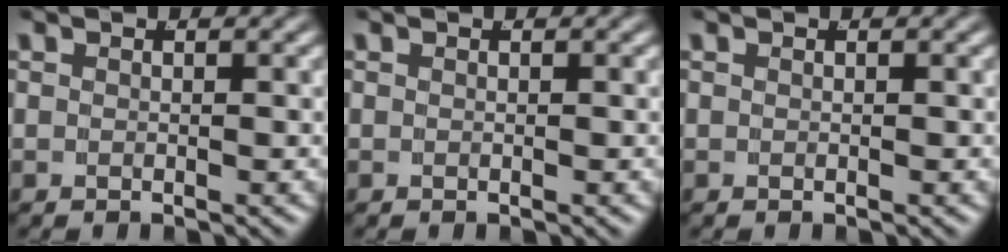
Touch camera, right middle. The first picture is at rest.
{"total": 0.0}
{"total": 0.0}